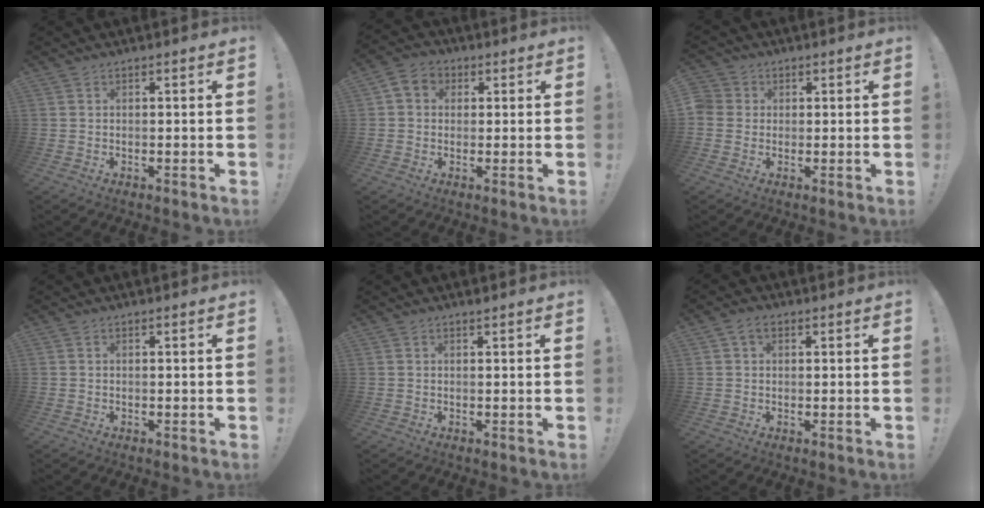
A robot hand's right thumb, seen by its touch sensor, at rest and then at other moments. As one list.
[{"total": 5.3, "force": [0.9, 4.6, 2.5], "torque": [-0.039, 0.007, 0.020]}, {"total": 4.1, "force": [0.3, 3.9, 1.1], "torque": [-0.021, 0.000, 0.003]}, {"total": 0.0}, {"total": 0.7, "force": [0.6, -0.3, 0.1], "torque": [0.004, -0.004, 0.010]}, {"total": 3.1, "force": [1.2, 2.2, 2.0], "torque": [-0.033, 0.003, 0.021]}]